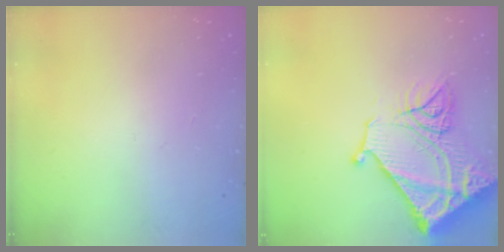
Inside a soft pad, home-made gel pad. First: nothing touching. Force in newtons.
{"total": 22.0, "press": 21.8, "slide": 2.5}